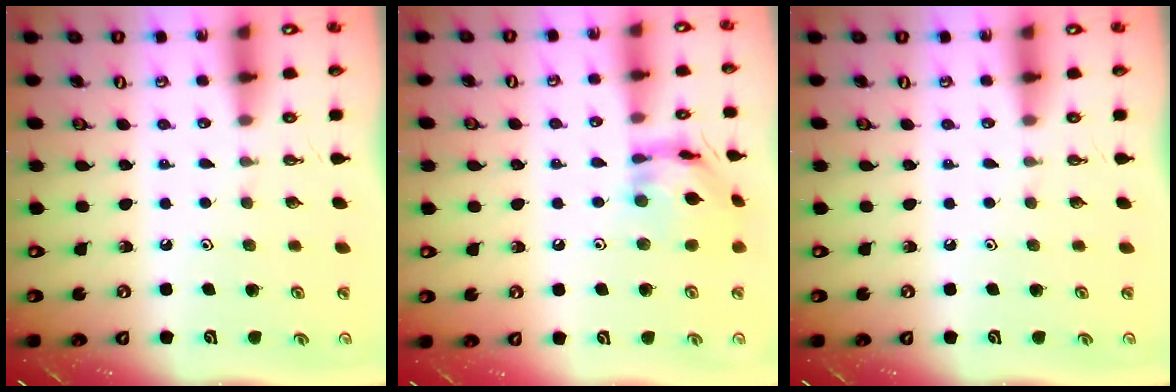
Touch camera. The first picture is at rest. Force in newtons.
{"total": 12.9, "press": 12.9, "slide": 1.1}
{"total": 0.0}